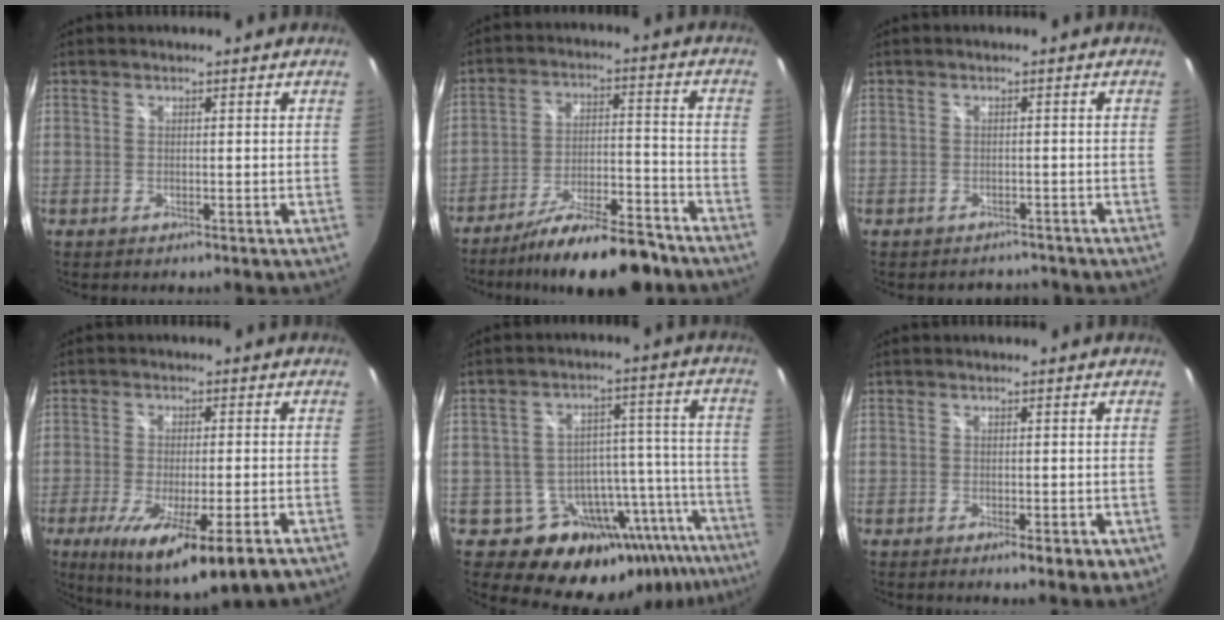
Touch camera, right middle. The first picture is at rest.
{"total": 16.3, "force": [-13.5, 3.3, 8.4], "torque": [-0.151, -0.010, -0.206]}
{"total": 3.4, "force": [-3.0, 1.5, 0.3], "torque": [-0.004, 0.005, -0.039]}
{"total": 16.2, "force": [-8.6, 2.7, 13.4], "torque": [-0.237, -0.061, -0.134]}
{"total": 18.3, "force": [-13.2, 10.6, 6.9], "torque": [-0.095, 0.041, -0.166]}
{"total": 4.7, "force": [-1.5, 1.7, 4.1], "torque": [-0.065, -0.018, -0.017]}